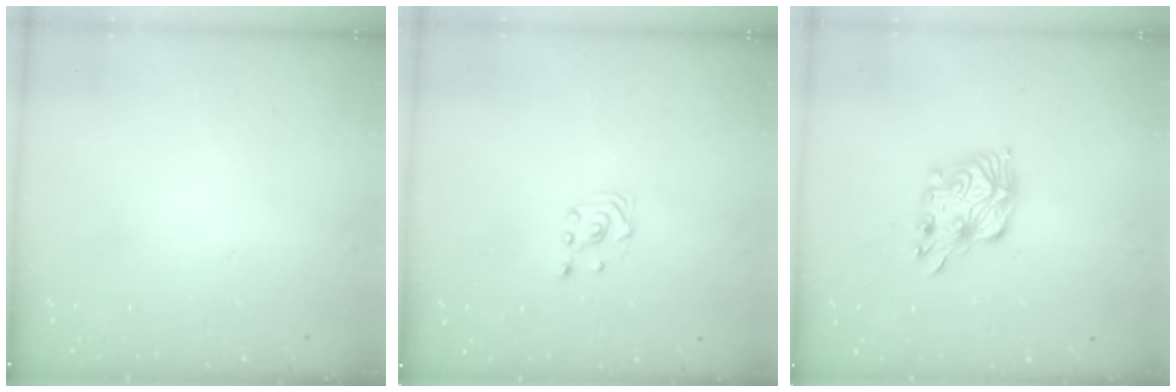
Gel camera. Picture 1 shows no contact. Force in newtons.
{"total": 2.7, "press": 2.4, "slide": 1.2}
{"total": 11.5, "press": 11.4, "slide": 0.5}